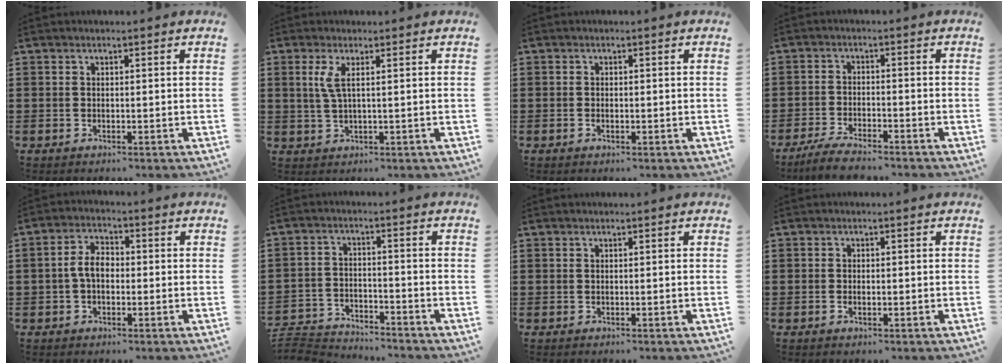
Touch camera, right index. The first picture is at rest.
{"total": 2.7, "force": [0.8, 0.5, 2.6], "torque": [-0.061, -0.001, 0.009]}
{"total": 0.8, "force": [-0.4, 0.4, 0.6], "torque": [-0.012, -0.002, -0.006]}
{"total": 4.0, "force": [-3.7, 0.3, 1.4], "torque": [-0.037, -0.002, -0.075]}
{"total": 4.5, "force": [-0.6, 2.6, 3.6], "torque": [-0.082, 0.003, -0.016]}
{"total": 4.3, "force": [-4.2, 0.5, 0.2], "torque": [-0.023, -0.003, -0.094]}
{"total": 0.0}
{"total": 1.0, "force": [-0.4, 0.5, 0.8], "torque": [-0.015, 0.000, -0.007]}